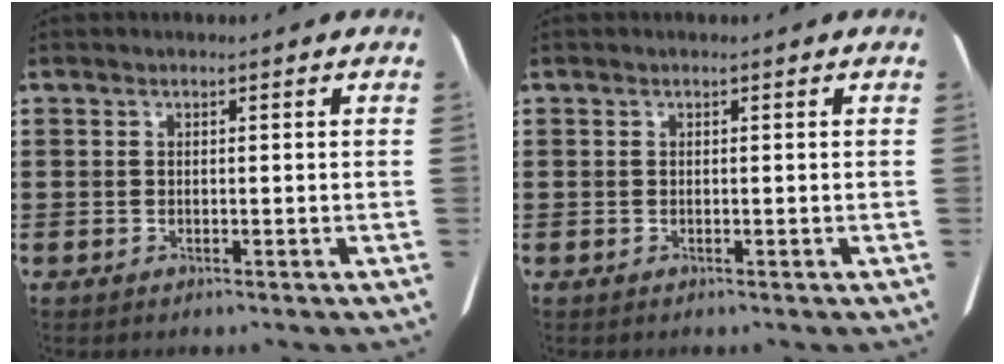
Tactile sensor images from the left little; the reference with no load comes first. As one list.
[{"total": 0.0}]